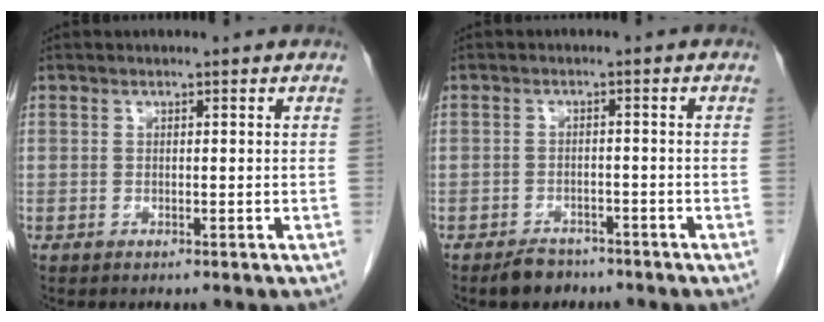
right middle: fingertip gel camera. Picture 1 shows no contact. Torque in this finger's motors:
{"motor_torque": [0.04, -0.04, 0.00, 0.00]}